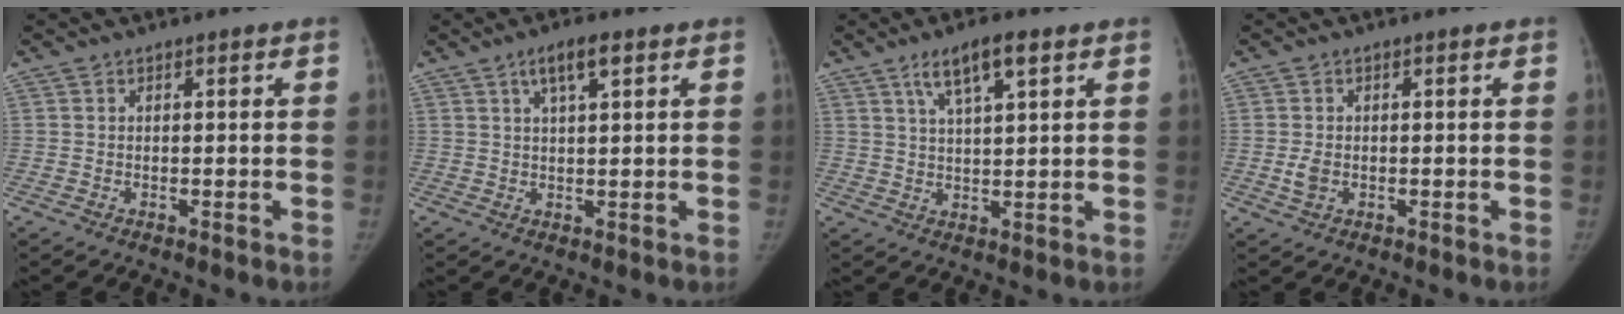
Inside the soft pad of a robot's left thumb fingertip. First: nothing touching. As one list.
[{"total": 4.6, "force": [2.4, 1.2, 3.7], "torque": [-0.062, -0.001, 0.043]}, {"total": 6.9, "force": [3.9, 1.7, 5.5], "torque": [-0.095, -0.010, 0.072]}, {"total": 2.4, "force": [-0.4, 1.7, 1.7], "torque": [-0.032, -0.001, -0.007]}]